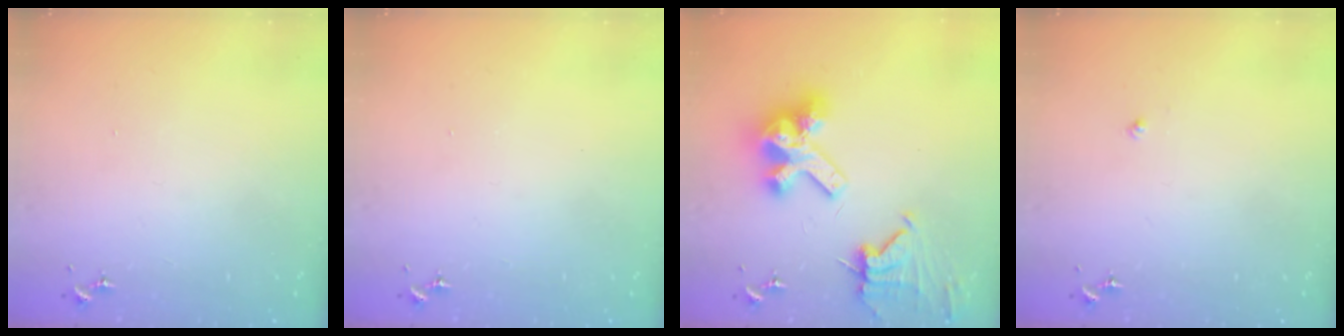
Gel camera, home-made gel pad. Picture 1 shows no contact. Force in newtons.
{"total": 0.0}
{"total": 15.4, "press": 15.3, "slide": 2.0}
{"total": 1.8, "press": 1.8, "slide": 0.1}